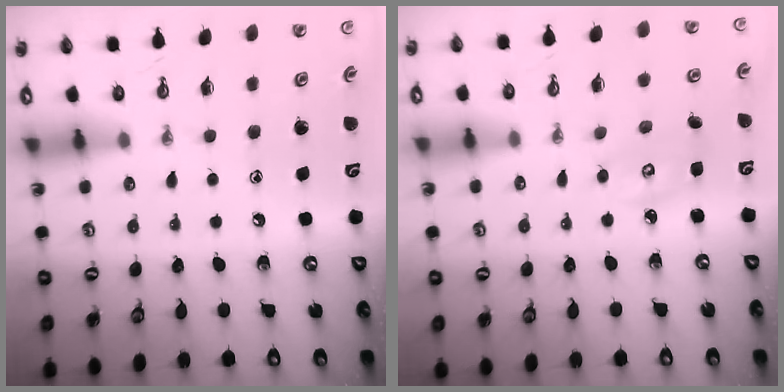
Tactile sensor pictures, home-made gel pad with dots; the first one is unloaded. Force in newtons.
{"total": 4.4, "press": 4.4, "slide": 0.5}